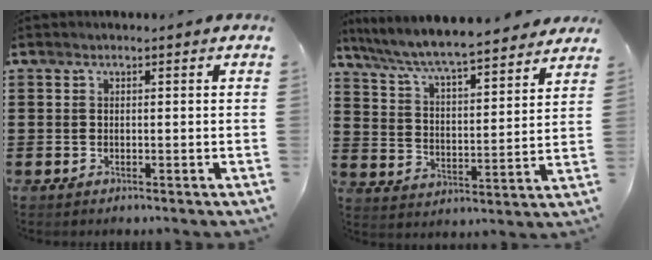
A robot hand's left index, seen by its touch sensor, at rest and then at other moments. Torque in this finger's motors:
{"motor_torque": [1.39, 0.75, 1.05, 0.21]}